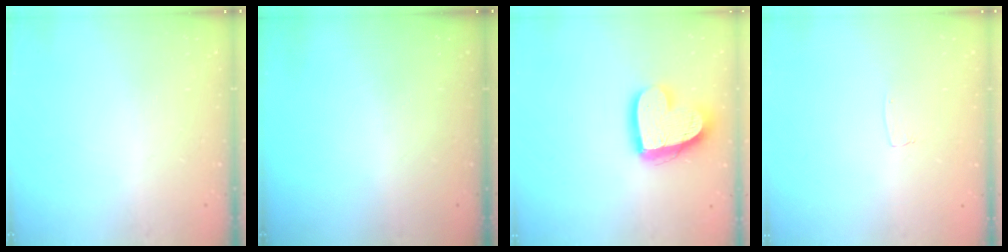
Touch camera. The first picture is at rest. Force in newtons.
{"total": 0.0}
{"total": 17.2, "press": 17.2, "slide": 1.4}
{"total": 3.0, "press": 3.0, "slide": 0.2}